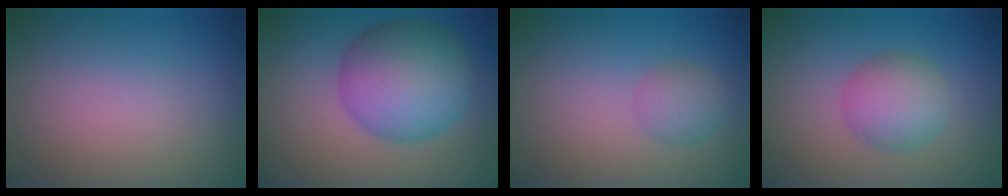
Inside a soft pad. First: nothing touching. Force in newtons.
{"total": 9.2, "press": 9.2, "slide": 0.2}
{"total": 2.0, "press": 2.0, "slide": 0.1}
{"total": 3.9, "press": 3.9, "slide": 0.2}